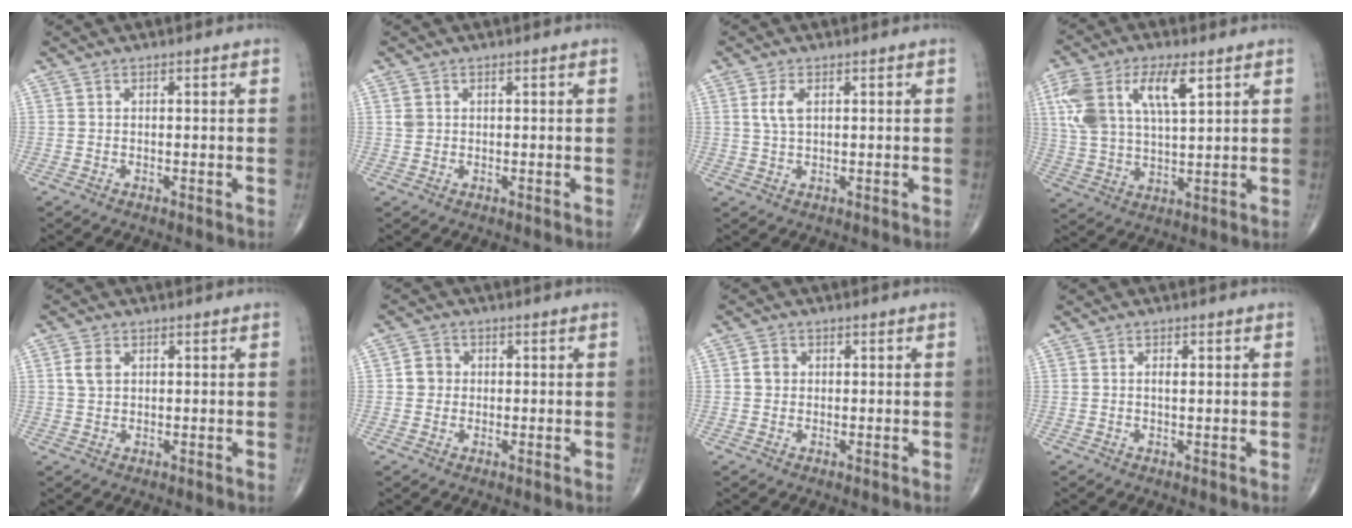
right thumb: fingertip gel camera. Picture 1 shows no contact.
{"total": 1.4, "force": [0.5, 1.2, 0.6], "torque": [-0.007, 0.000, 0.011]}
{"total": 3.3, "force": [1.0, 1.5, 2.7], "torque": [-0.060, 0.002, 0.021]}
{"total": 14.8, "force": [5.8, 6.4, 12.0], "torque": [-0.243, 0.000, 0.111]}
{"total": 3.2, "force": [0.9, 2.2, 2.1], "torque": [-0.038, 0.001, 0.019]}
{"total": 3.3, "force": [0.2, 3.1, 1.1], "torque": [-0.001, 0.005, -0.002]}
{"total": 2.2, "force": [0.2, 2.0, 1.0], "torque": [-0.008, 0.003, 0.002]}
{"total": 1.4, "force": [0.4, 0.5, 1.3], "torque": [-0.023, 0.003, 0.004]}